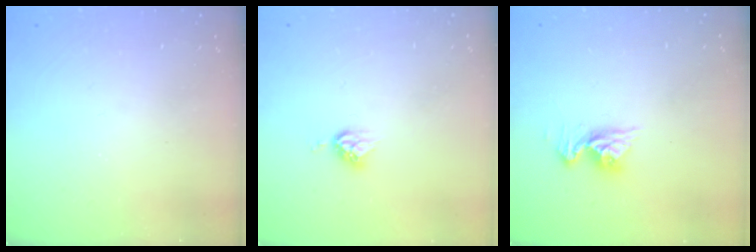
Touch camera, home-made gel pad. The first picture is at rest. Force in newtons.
{"total": 5.0, "press": 4.9, "slide": 0.4}
{"total": 9.6, "press": 9.6, "slide": 1.0}